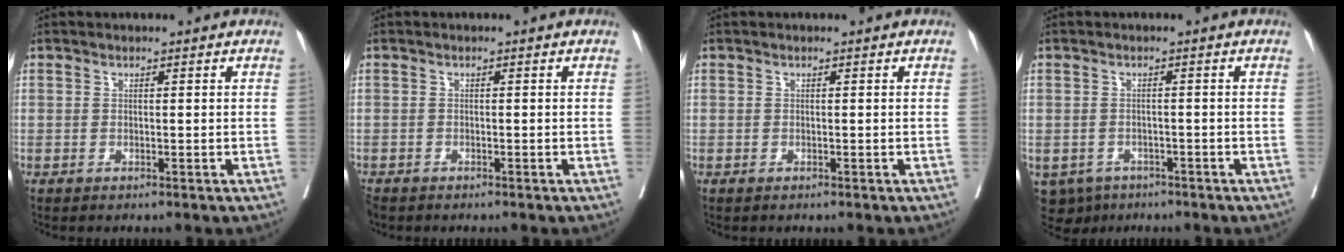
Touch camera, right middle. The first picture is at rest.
{"total": 2.1, "force": [-1.7, 1.0, 0.6], "torque": [-0.015, -0.005, -0.032]}
{"total": 0.0}
{"total": 5.8, "force": [-3.8, 4.2, 1.3], "torque": [-0.019, 0.001, -0.054]}